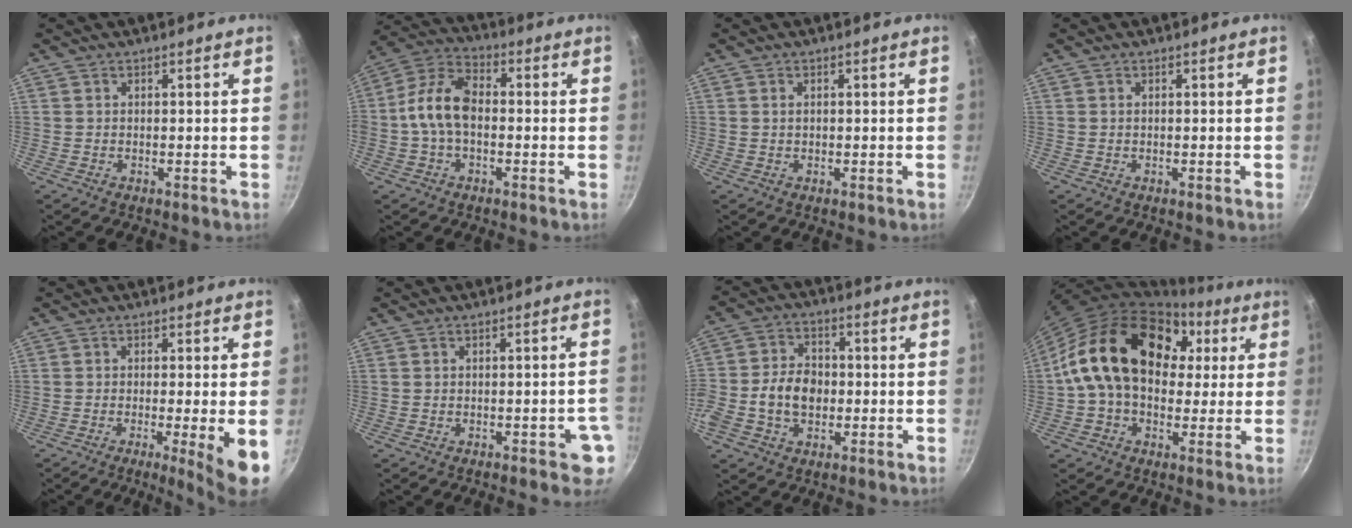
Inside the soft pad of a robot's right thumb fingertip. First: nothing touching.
{"total": 10.6, "force": [-0.8, 6.5, 8.3], "torque": [-0.151, 0.038, -0.033]}
{"total": 0.9, "force": [0.2, 0.7, 0.6], "torque": [-0.008, 0.003, 0.004]}
{"total": 0.0}
{"total": 7.8, "force": [-2.1, 0.2, 7.5], "torque": [-0.110, -0.005, -0.027]}
{"total": 5.0, "force": [-1.8, 2.1, 4.2], "torque": [-0.035, 0.017, -0.016]}
{"total": 10.1, "force": [-1.6, 7.4, 6.7], "torque": [-0.105, 0.021, -0.040]}
{"total": 21.4, "force": [4.1, 14.9, 14.8], "torque": [-0.221, 0.030, 0.055]}